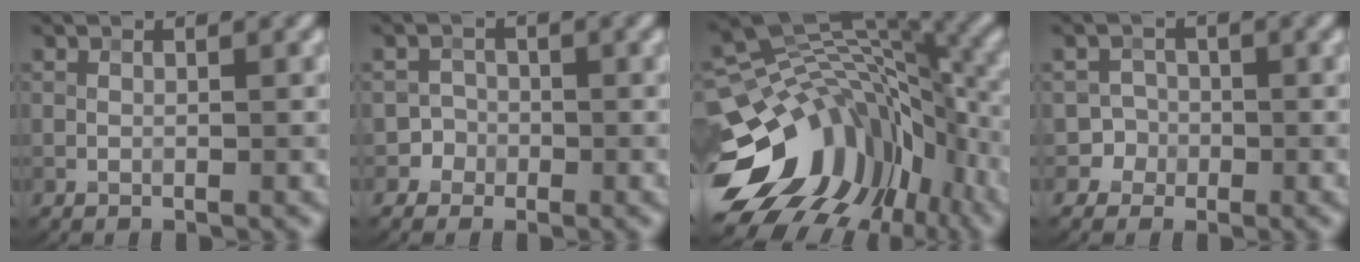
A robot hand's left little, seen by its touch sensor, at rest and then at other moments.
{"total": 2.2, "force": [-1.3, 1.8, -0.2], "torque": [0.031, 0.008, -0.022]}
{"total": 14.0, "force": [-5.3, 9.6, 8.8], "torque": [-0.166, 0.007, -0.093]}
{"total": 2.6, "force": [-1.3, 2.2, -0.2], "torque": [0.035, 0.006, -0.023]}